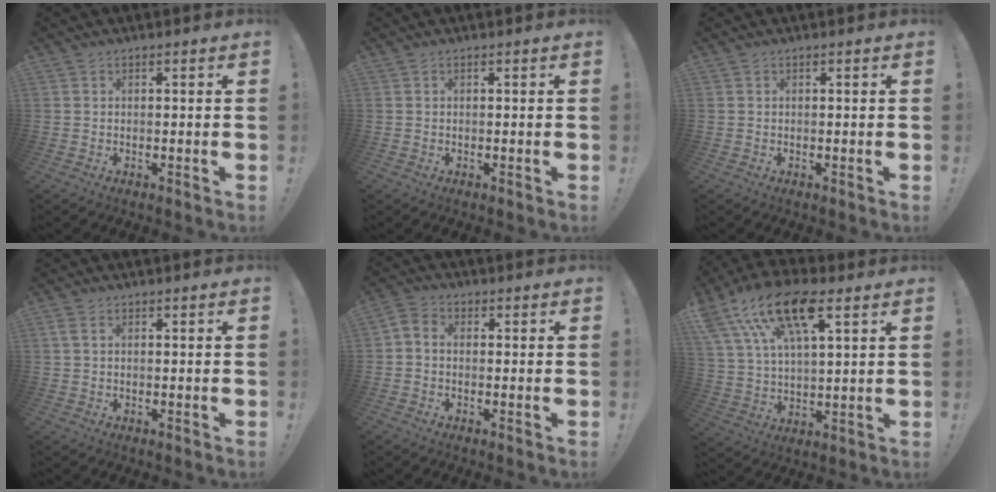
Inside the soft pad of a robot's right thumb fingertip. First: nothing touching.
{"total": 0.0}
{"total": 0.0}
{"total": 1.6, "force": [0.6, 0.6, 1.4], "torque": [-0.034, 0.005, 0.012]}
{"total": 2.6, "force": [-0.9, 1.5, 2.0], "torque": [-0.045, 0.006, -0.017]}
{"total": 18.2, "force": [9.9, 8.1, 12.9], "torque": [-0.236, -0.035, 0.174]}